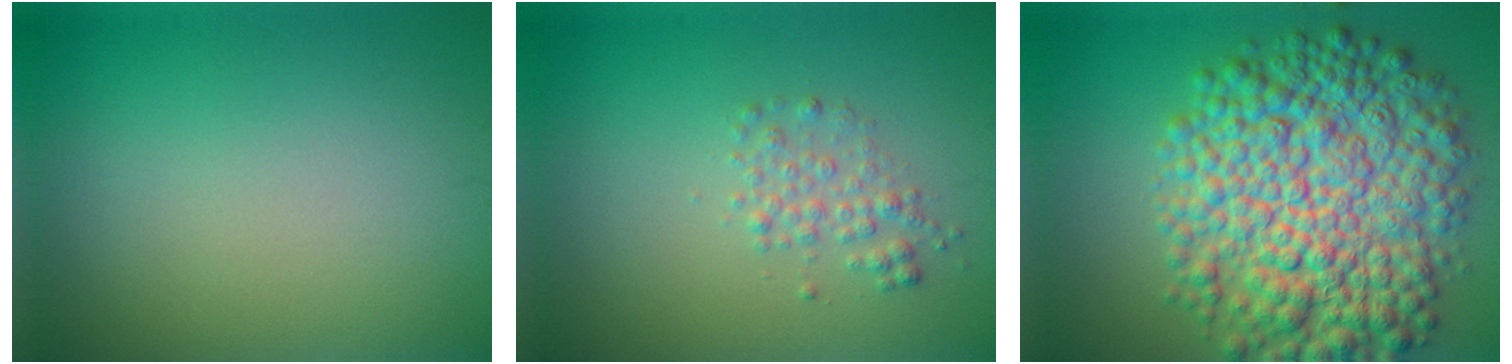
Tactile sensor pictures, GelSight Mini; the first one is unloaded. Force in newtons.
{"total": 1.8, "press": 1.8, "slide": 0.0}
{"total": 12.1, "press": 12.1, "slide": 0.2}